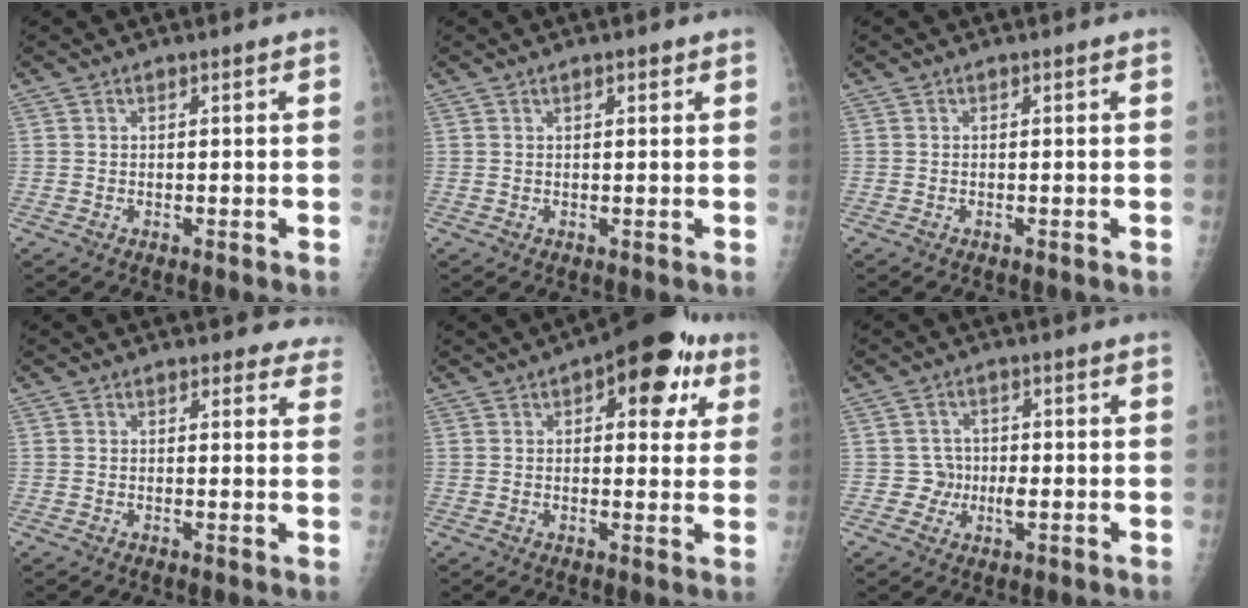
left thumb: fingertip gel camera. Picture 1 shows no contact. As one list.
[{"total": 1.3, "force": [0.8, 0.5, 0.9], "torque": [-0.010, 0.001, 0.012]}, {"total": 0.0}, {"total": 5.1, "force": [4.6, 2.1, 0.6], "torque": [0.037, -0.019, 0.029]}, {"total": 14.0, "force": [6.1, 6.4, 10.8], "torque": [-0.088, 0.000, 0.071]}, {"total": 3.6, "force": [-0.5, 3.3, 1.5], "torque": [0.005, 0.011, -0.007]}]